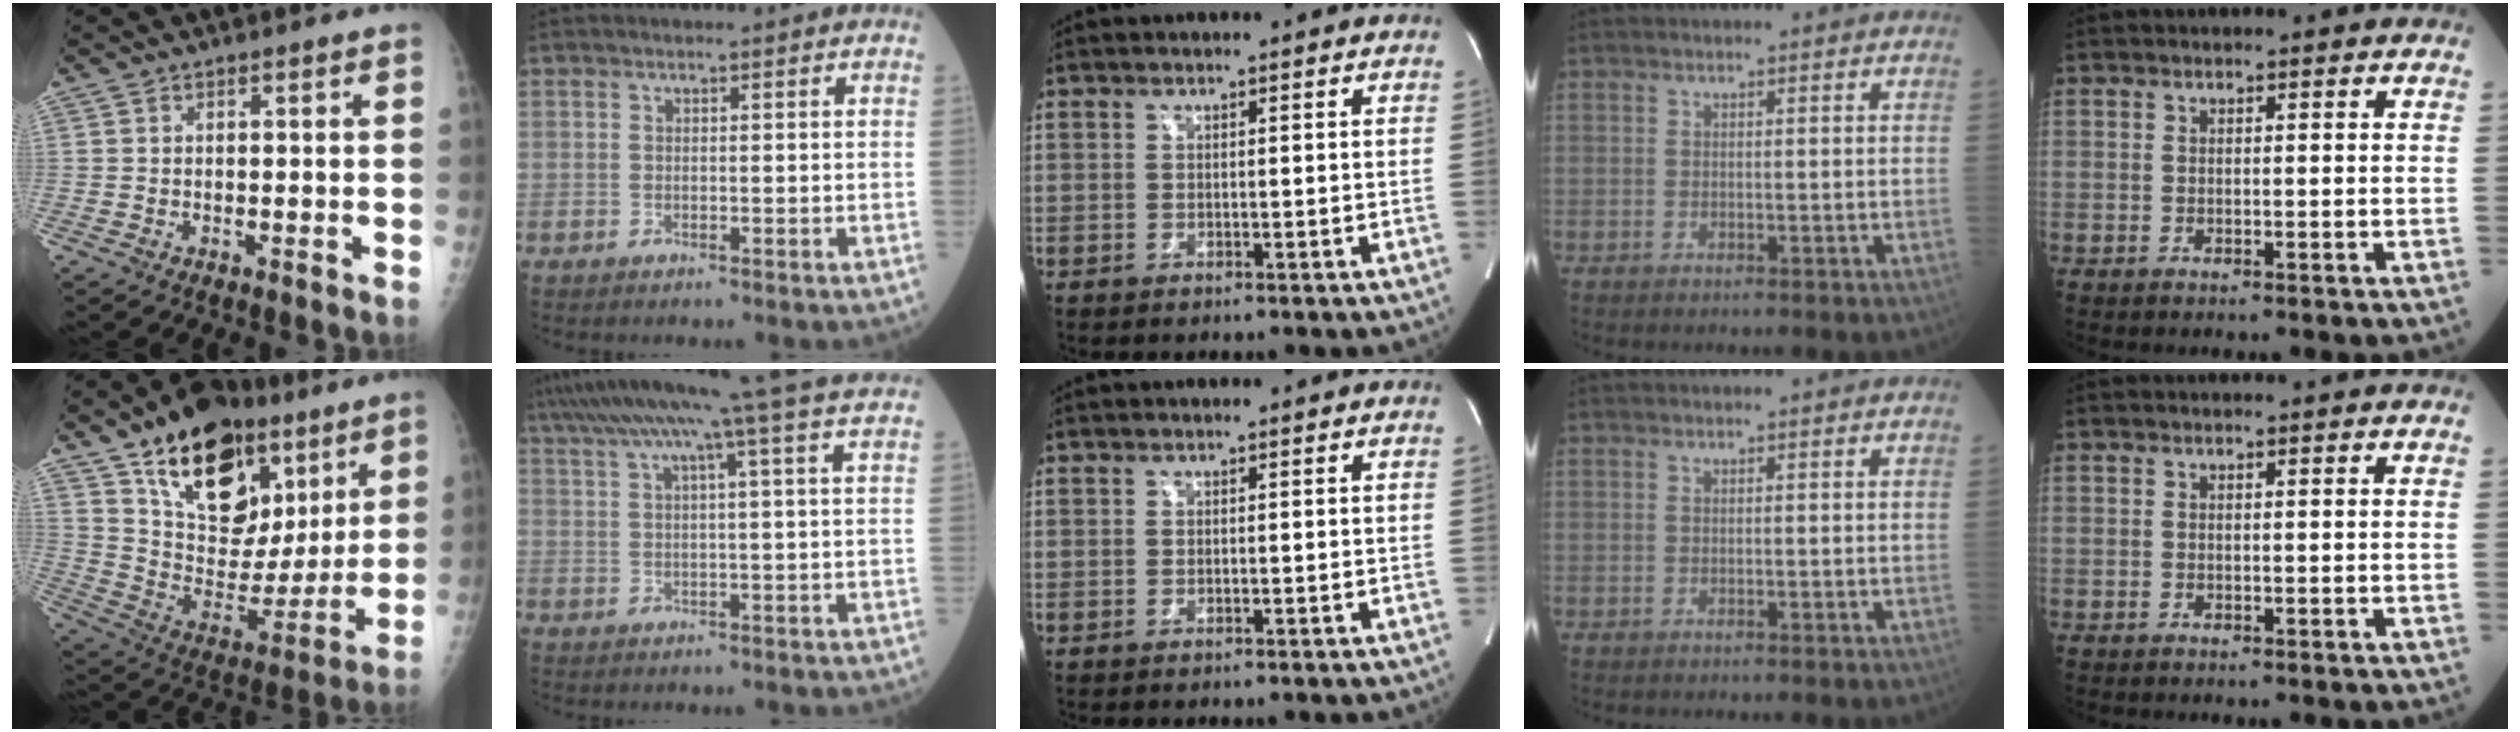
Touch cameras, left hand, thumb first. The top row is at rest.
{"thumb": {"total": 25.4, "force": [13.9, 15.0, 15.1], "torque": [-0.195, -0.035, 0.240]}, "index": {"total": 14.1, "force": [11.0, -2.5, 8.5], "torque": [-0.145, 0.017, 0.148]}}